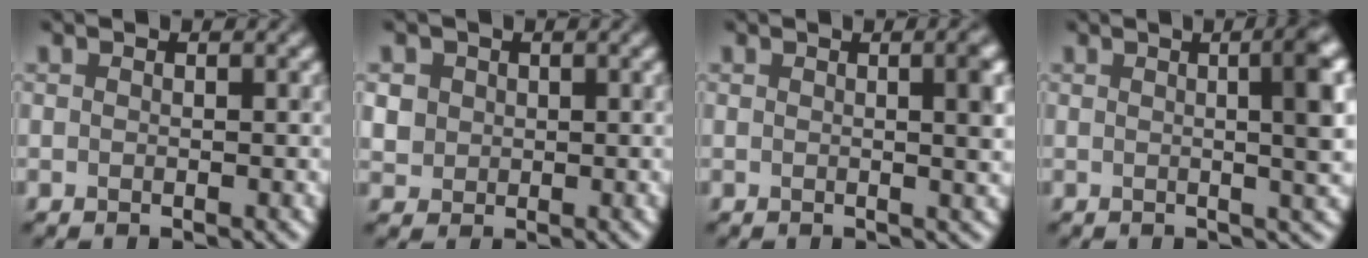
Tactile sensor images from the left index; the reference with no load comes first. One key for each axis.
{"total": 2.6, "fx": 0.6, "fy": 2.4, "fz": 0.8, "tx": -0.012, "ty": 0.012, "tz": 0.008}
{"total": 3.4, "fx": 0.3, "fy": 0.9, "fz": 3.3, "tx": -0.036, "ty": 0.006, "tz": 0.003}
{"total": 6.6, "fx": 0.7, "fy": 2.0, "fz": 6.2, "tx": -0.050, "ty": 0.014, "tz": 0.004}